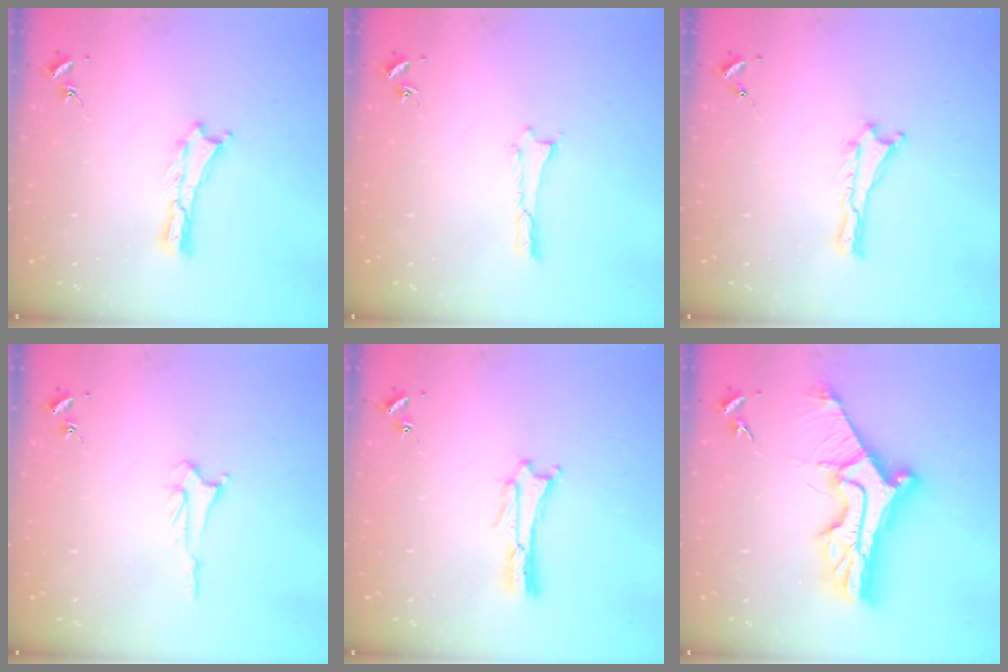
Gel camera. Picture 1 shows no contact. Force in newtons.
{"total": 0.0}
{"total": 0.0}
{"total": 2.6, "press": 2.6, "slide": 0.3}
{"total": 0.0}
{"total": 12.7, "press": 12.6, "slide": 1.1}